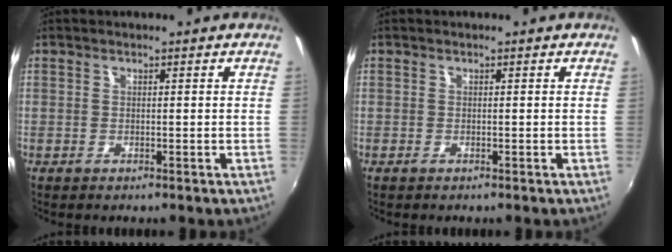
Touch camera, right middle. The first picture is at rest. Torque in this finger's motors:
{"motor_torque": [0.45, -0.19, 0.13, 0.01]}